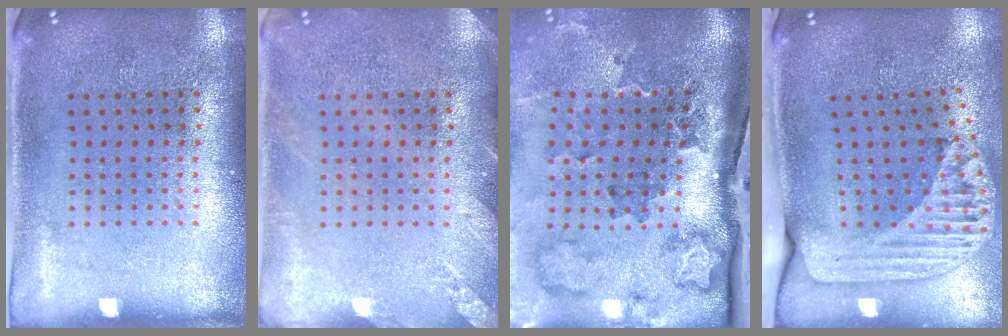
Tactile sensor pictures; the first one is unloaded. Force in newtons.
{"total": 1.9, "press": 1.8, "slide": 0.2}
{"total": 3.6, "press": 2.4, "slide": 2.7}
{"total": 2.4, "press": 1.7, "slide": 1.7}